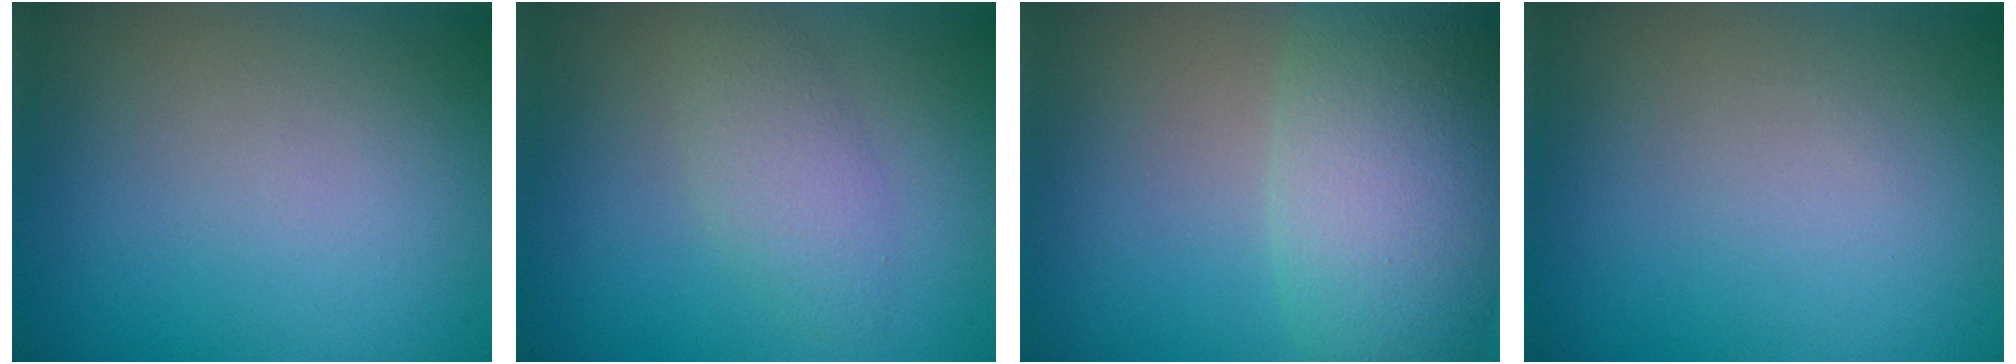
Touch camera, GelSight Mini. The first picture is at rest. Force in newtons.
{"total": 2.7, "press": 2.6, "slide": 0.0}
{"total": 7.8, "press": 7.8, "slide": 0.5}
{"total": 0.0}